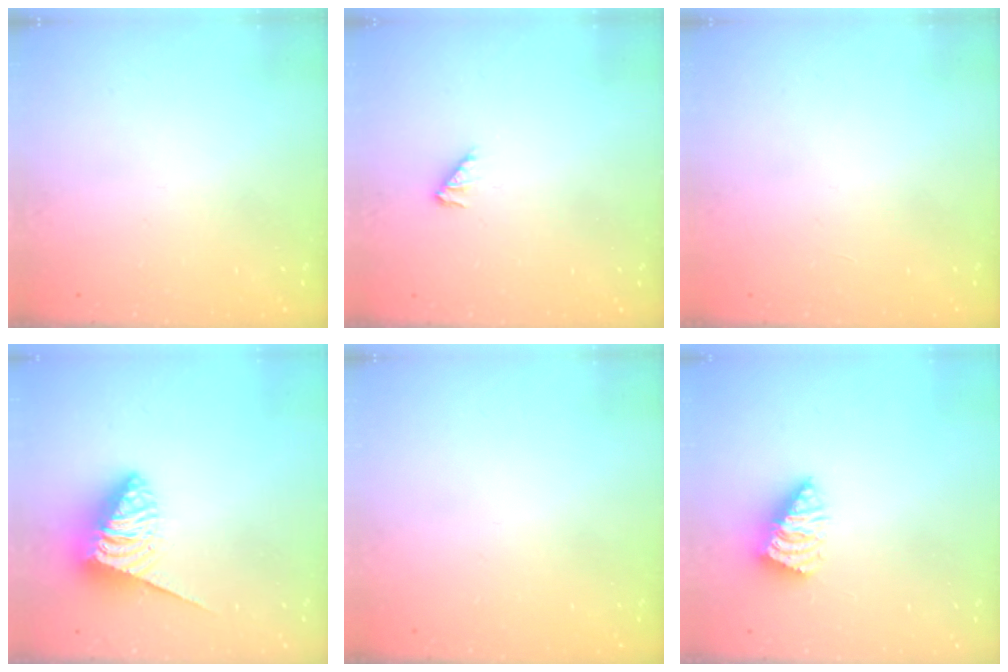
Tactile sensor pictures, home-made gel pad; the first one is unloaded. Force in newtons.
{"total": 2.2, "press": 2.1, "slide": 0.5}
{"total": 0.0}
{"total": 4.7, "press": 4.7, "slide": 0.3}
{"total": 0.0}
{"total": 1.9, "press": 1.9, "slide": 0.4}